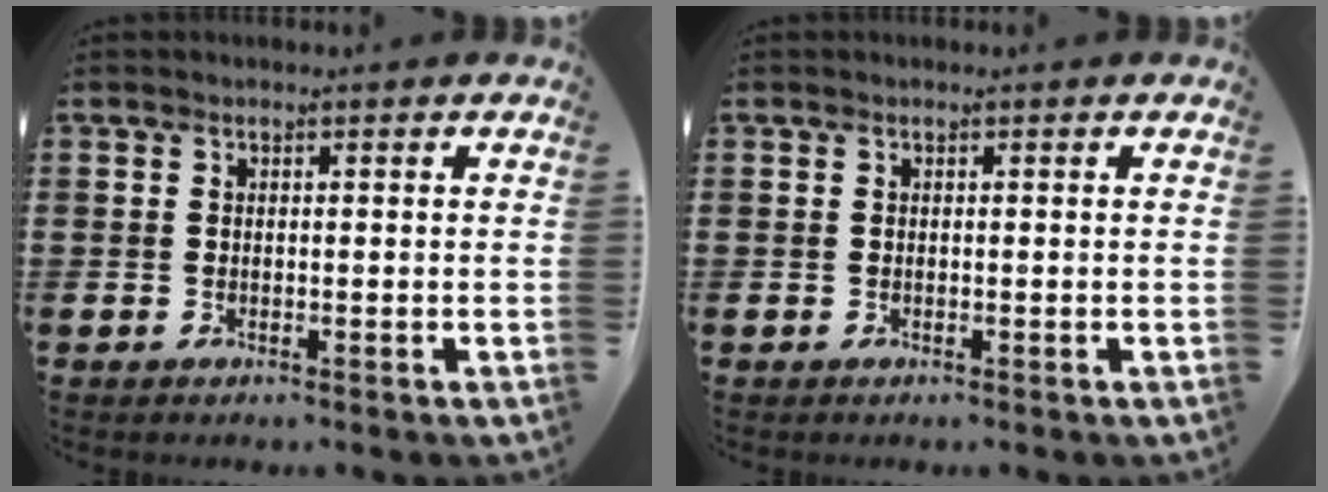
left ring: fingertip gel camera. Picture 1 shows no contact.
{"total": 0.0}